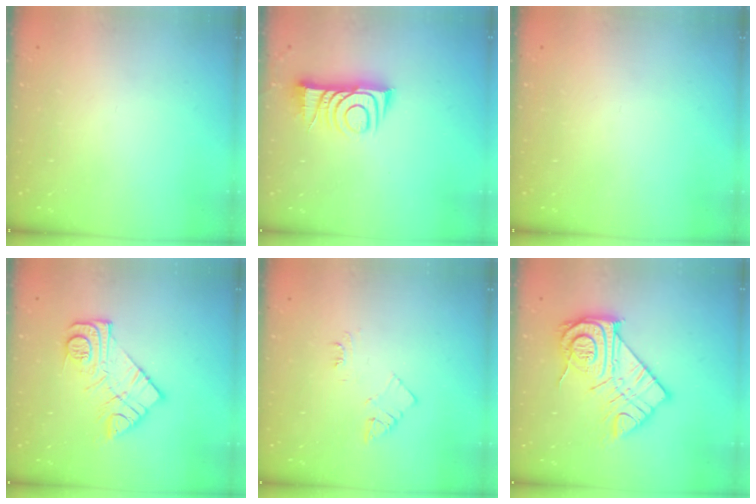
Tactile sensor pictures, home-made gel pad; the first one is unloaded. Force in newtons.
{"total": 9.3, "press": 9.3, "slide": 0.6}
{"total": 0.0}
{"total": 13.2, "press": 13.2, "slide": 0.9}
{"total": 5.5, "press": 5.4, "slide": 0.7}
{"total": 18.5, "press": 18.4, "slide": 1.5}